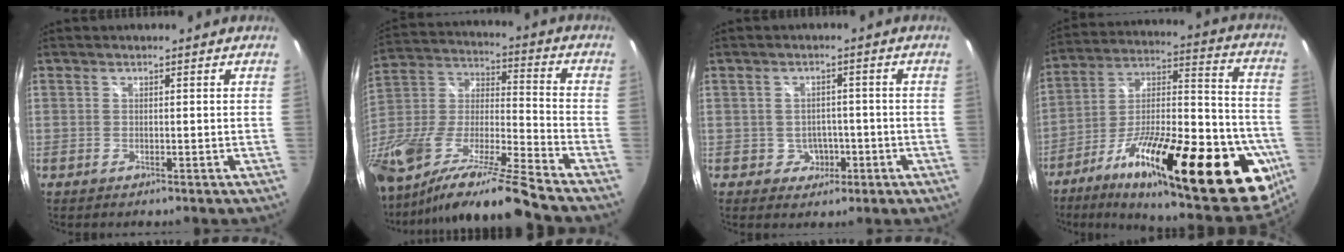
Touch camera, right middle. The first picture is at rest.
{"total": 22.5, "force": [-16.9, 0.7, 14.9], "torque": [-0.259, -0.045, -0.313]}
{"total": 3.9, "force": [-1.2, 3.6, 1.0], "torque": [-0.025, 0.012, -0.006]}
{"total": 36.2, "force": [-16.4, 11.4, 30.2], "torque": [-0.446, 0.002, -0.252]}